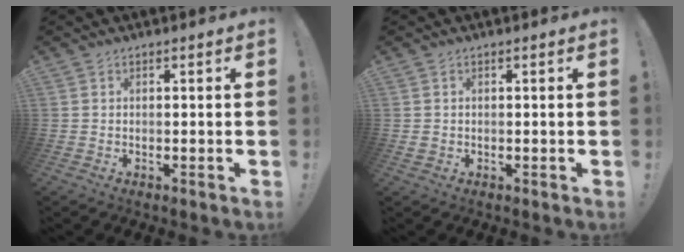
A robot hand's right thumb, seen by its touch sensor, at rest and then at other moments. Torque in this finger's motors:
{"motor_torque": [-0.06, -0.21, -0.16, 0.27, -0.02]}